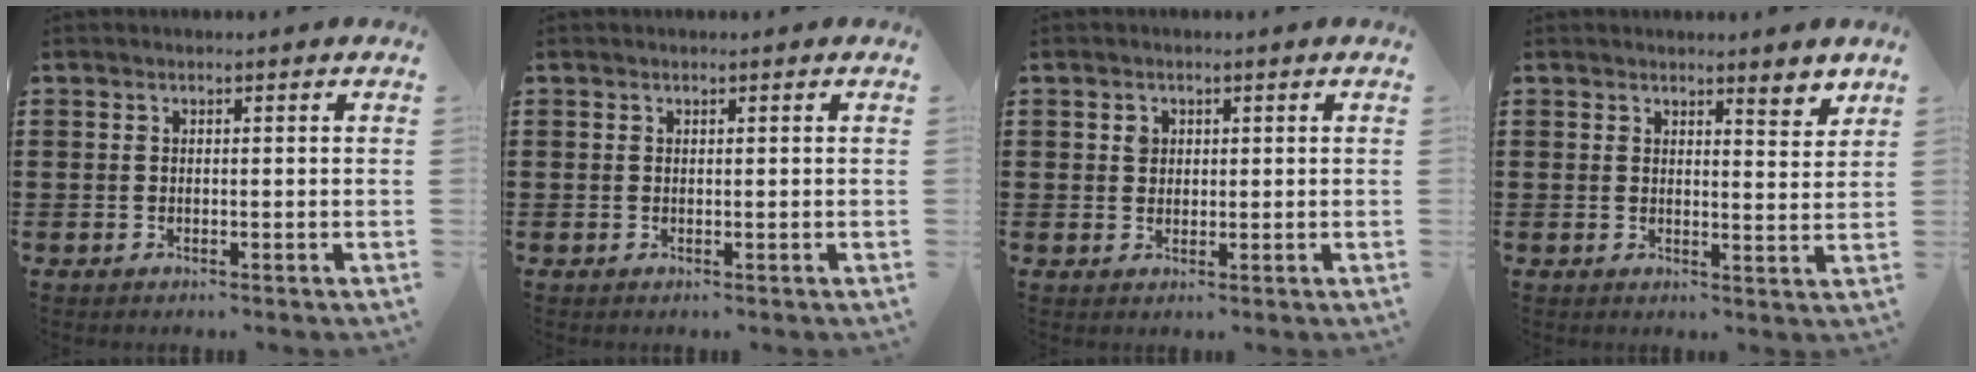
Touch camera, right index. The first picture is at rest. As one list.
[{"total": 0.0}, {"total": 1.6, "force": [0.6, 1.3, 0.7], "torque": [-0.018, 0.006, 0.011]}, {"total": 3.1, "force": [2.7, 0.4, 1.4], "torque": [-0.017, -0.008, 0.046]}]